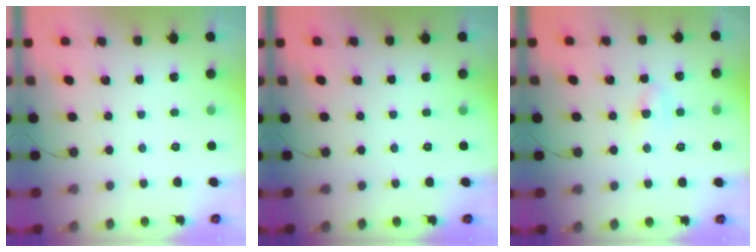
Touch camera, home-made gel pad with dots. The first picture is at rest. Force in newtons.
{"total": 0.0}
{"total": 4.6, "press": 4.4, "slide": 1.3}